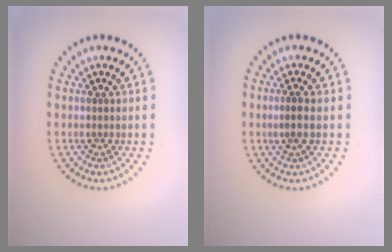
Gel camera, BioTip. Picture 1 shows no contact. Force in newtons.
{"total": 1.5, "press": 1.3, "slide": 0.7}